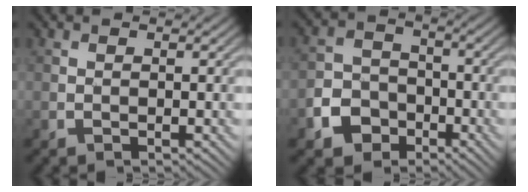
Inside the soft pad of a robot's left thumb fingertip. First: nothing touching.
{"total": 6.0, "force": [-3.2, 4.5, 2.2], "torque": [-0.049, -0.008, -0.073]}